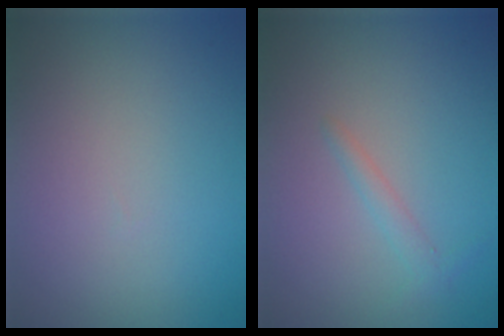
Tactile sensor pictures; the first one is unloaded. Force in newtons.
{"total": 1.2, "press": 1.2, "slide": 0.1}